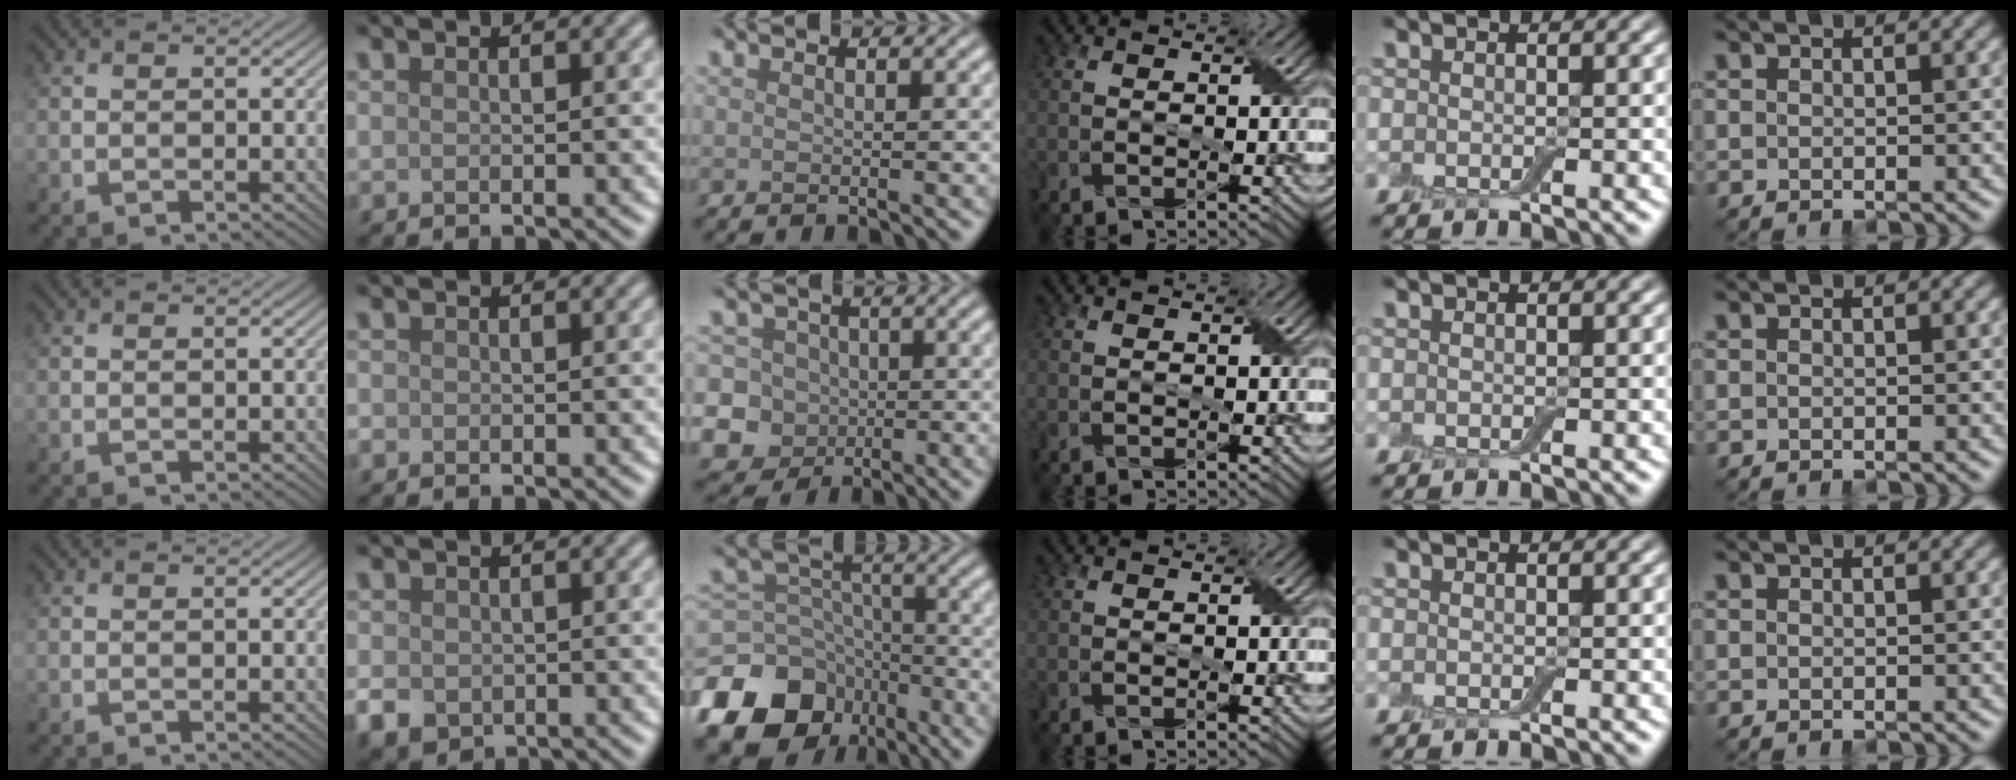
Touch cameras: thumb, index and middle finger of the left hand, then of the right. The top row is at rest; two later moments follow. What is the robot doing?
{"motion": "fold", "object": "aluminum foil"}